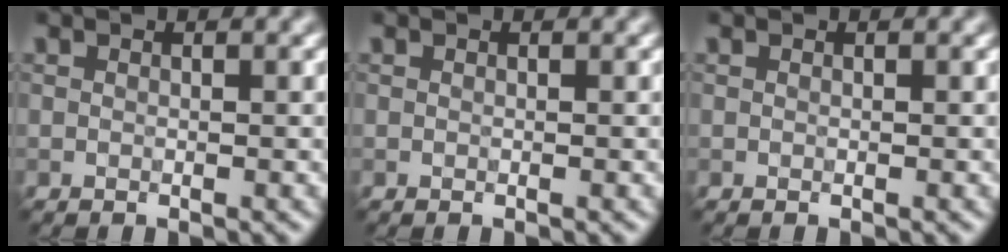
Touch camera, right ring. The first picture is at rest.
{"total": 0.0}
{"total": 0.0}